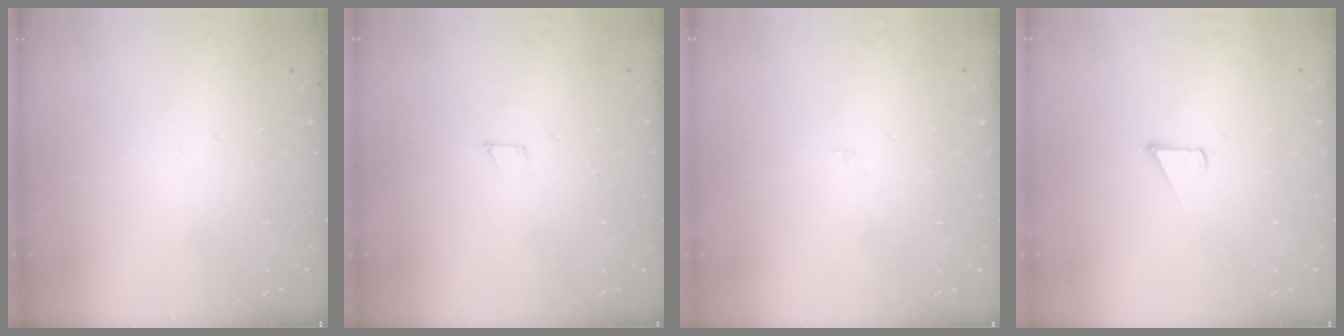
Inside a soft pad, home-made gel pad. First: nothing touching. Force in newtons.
{"total": 2.0, "press": 2.0, "slide": 0.0}
{"total": 1.6, "press": 1.6, "slide": 0.1}
{"total": 2.3, "press": 2.3, "slide": 0.2}